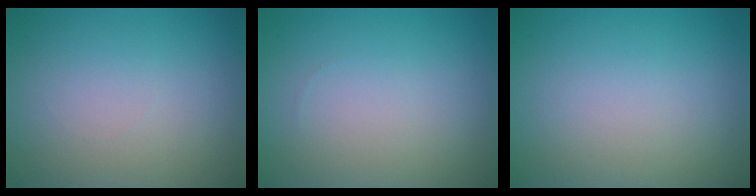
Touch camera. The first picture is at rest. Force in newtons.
{"total": 0.0}
{"total": 0.0}